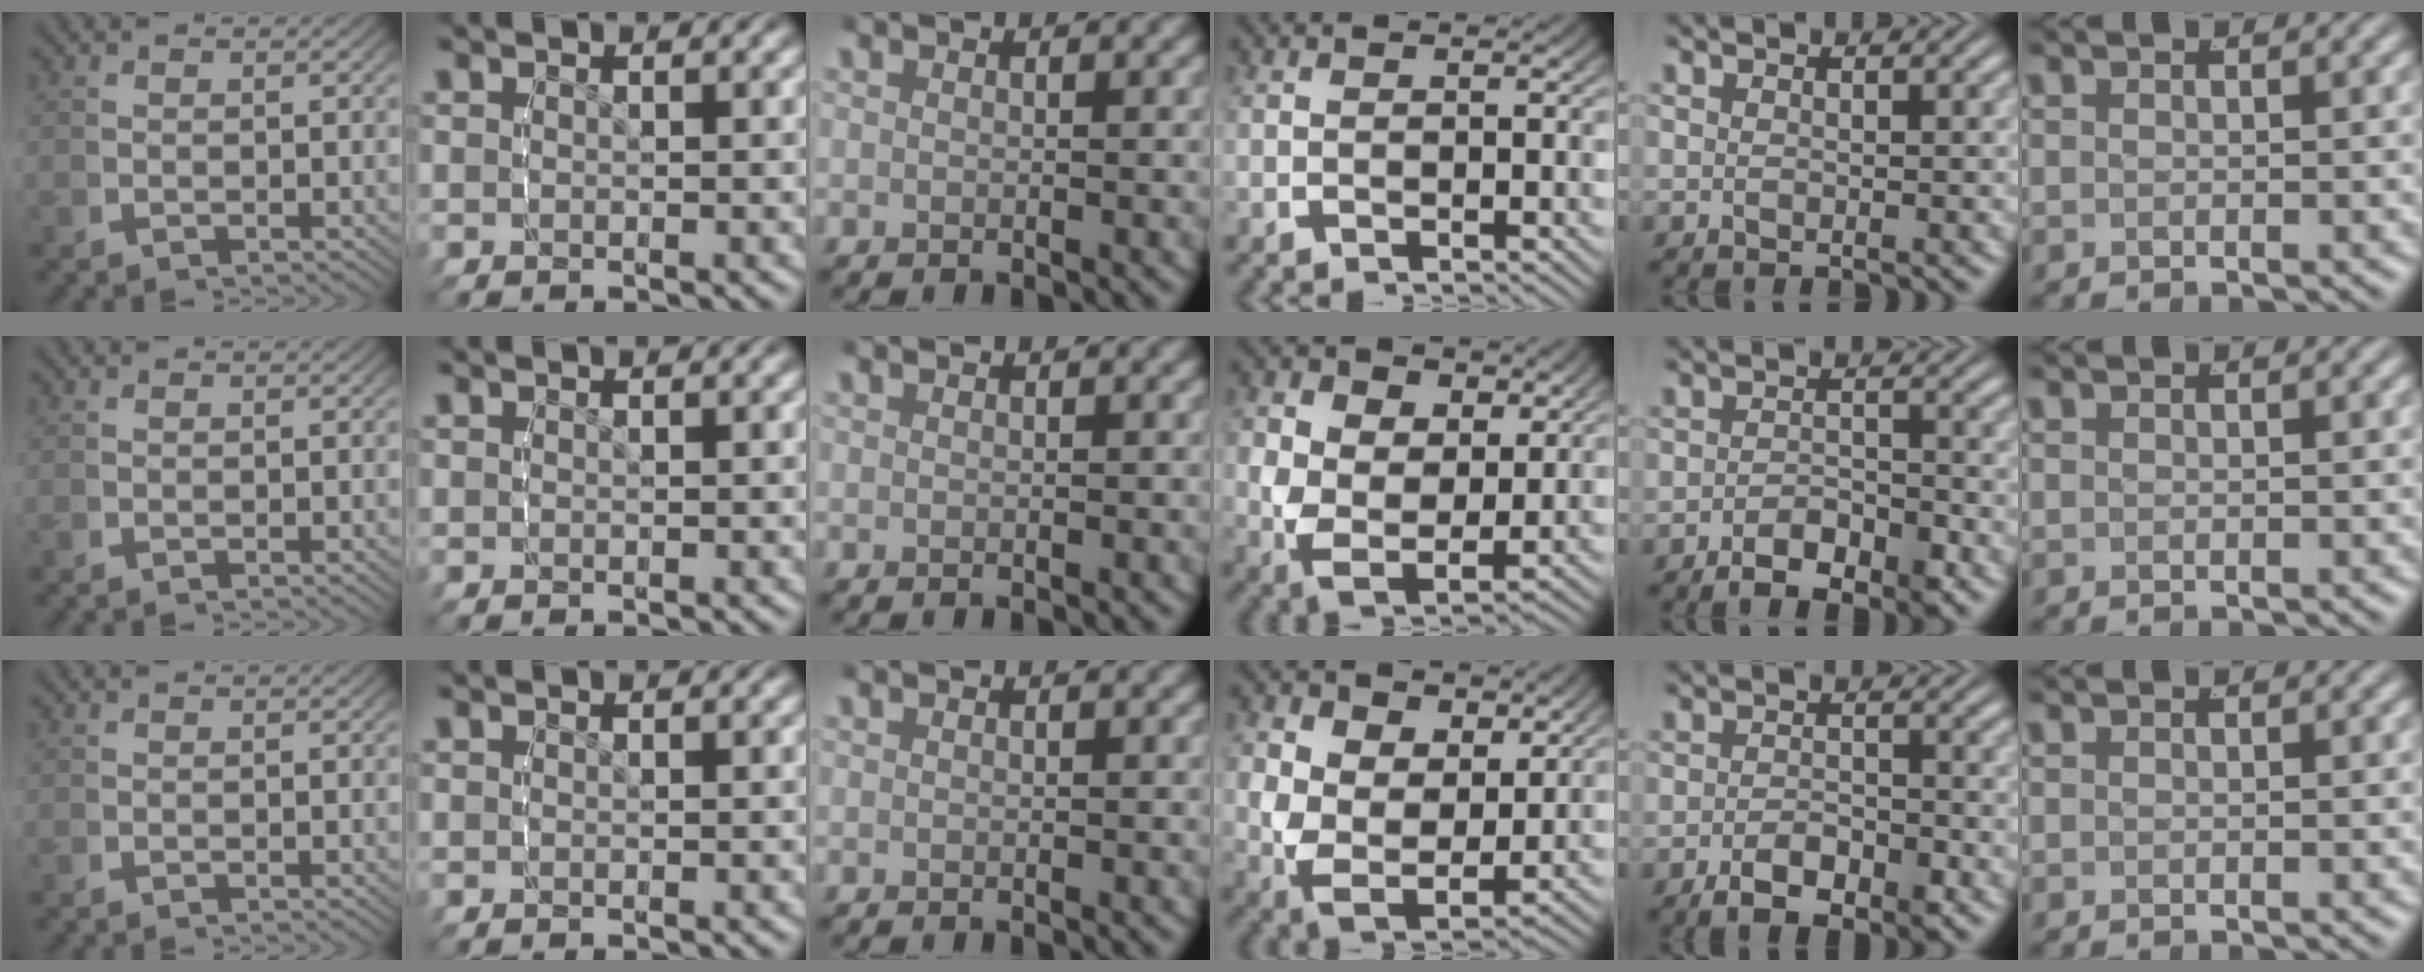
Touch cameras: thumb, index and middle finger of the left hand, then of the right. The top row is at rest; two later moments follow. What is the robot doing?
{"motion": "lift_and_place", "object": "air blower"}